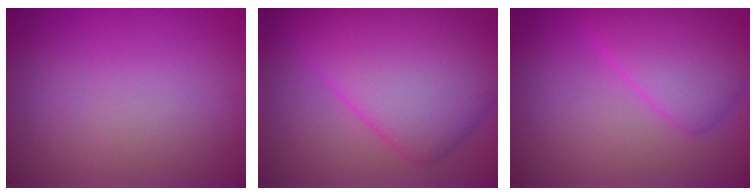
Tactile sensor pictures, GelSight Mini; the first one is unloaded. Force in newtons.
{"total": 10.4, "press": 10.4, "slide": 0.2}
{"total": 4.8, "press": 4.8, "slide": 0.1}